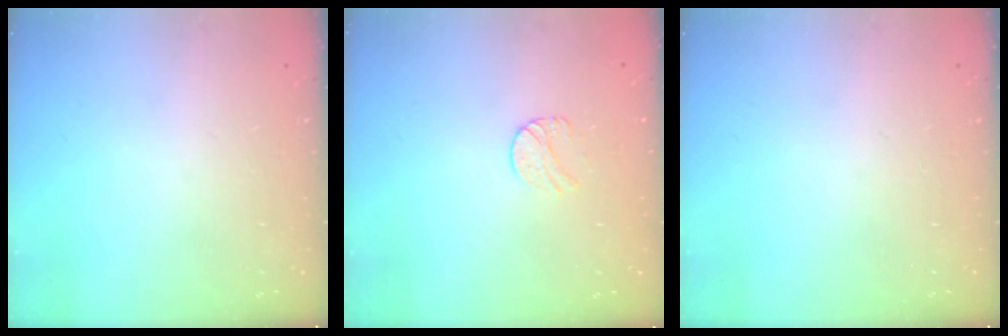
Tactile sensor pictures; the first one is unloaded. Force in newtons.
{"total": 7.4, "press": 7.3, "slide": 0.6}
{"total": 0.0}